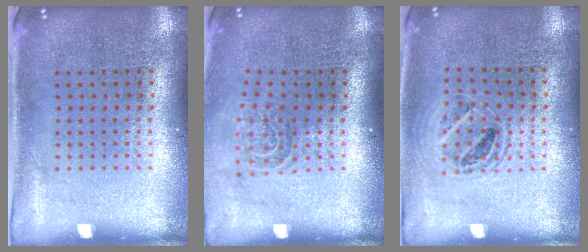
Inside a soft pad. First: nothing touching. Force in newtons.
{"total": 1.5, "press": 1.1, "slide": 1.0}
{"total": 1.4, "press": 1.3, "slide": 0.5}